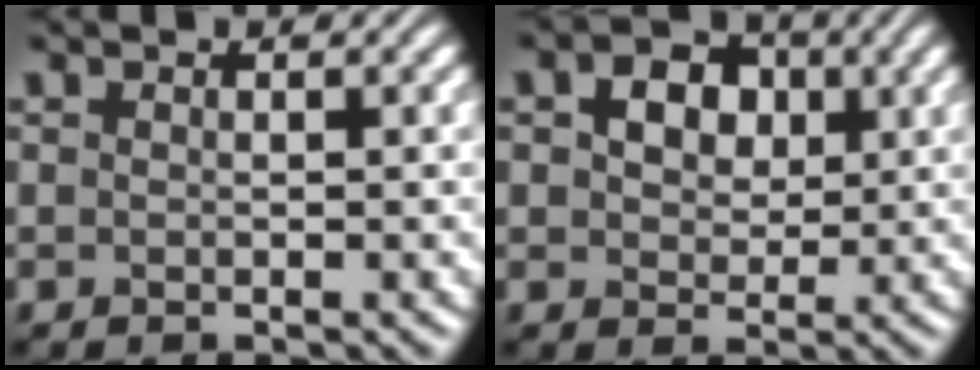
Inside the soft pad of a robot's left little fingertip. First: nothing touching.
{"total": 4.9, "force": [1.5, 3.6, 3.0], "torque": [-0.053, 0.009, 0.005]}